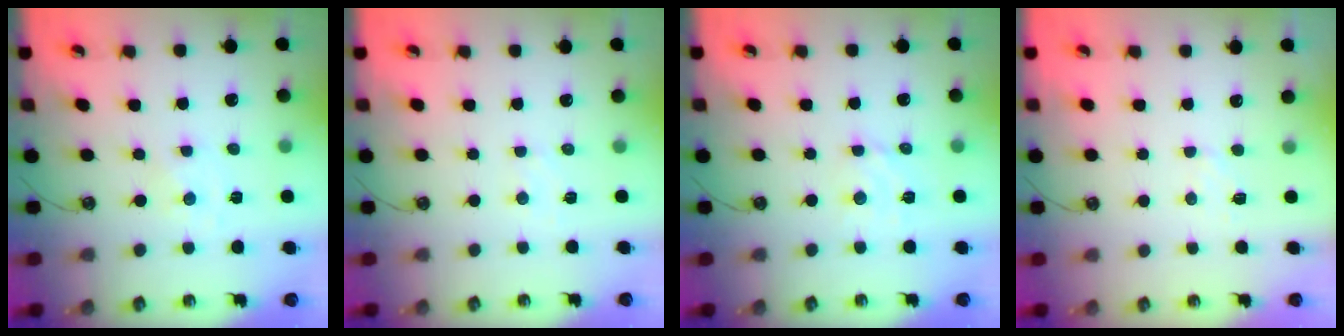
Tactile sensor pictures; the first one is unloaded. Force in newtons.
{"total": 5.0, "press": 4.9, "slide": 0.5}
{"total": 4.5, "press": 4.4, "slide": 1.0}
{"total": 5.1, "press": 5.1, "slide": 0.6}